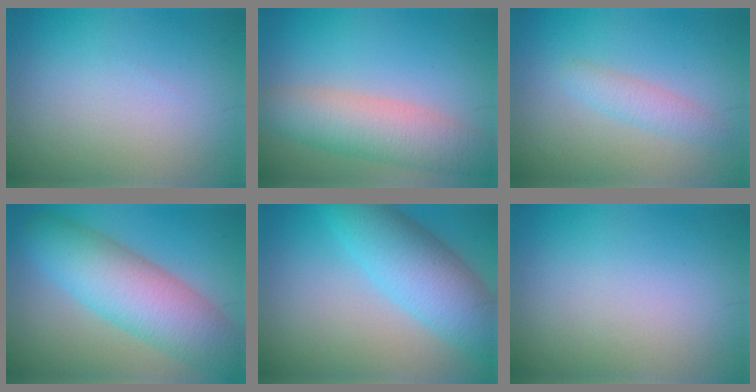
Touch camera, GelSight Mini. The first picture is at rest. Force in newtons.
{"total": 6.0, "press": 6.0, "slide": 0.2}
{"total": 1.9, "press": 1.9, "slide": 0.1}
{"total": 8.6, "press": 8.6, "slide": 0.5}
{"total": 7.6, "press": 7.6, "slide": 0.2}
{"total": 0.0}